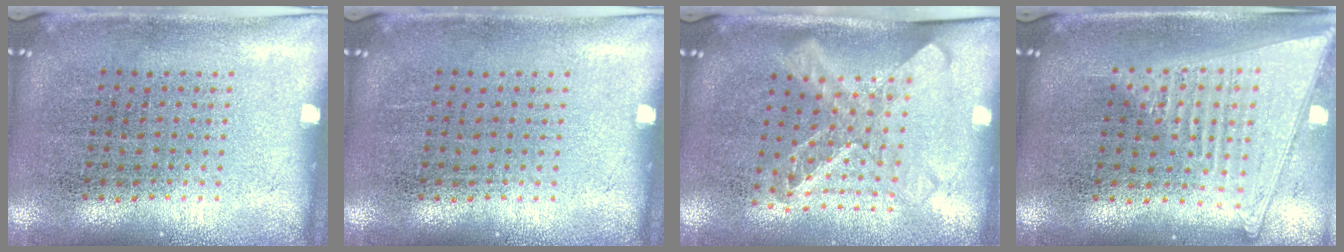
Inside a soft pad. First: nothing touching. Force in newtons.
{"total": 0.0}
{"total": 1.7, "press": 1.3, "slide": 1.0}
{"total": 2.0, "press": 1.7, "slide": 1.0}